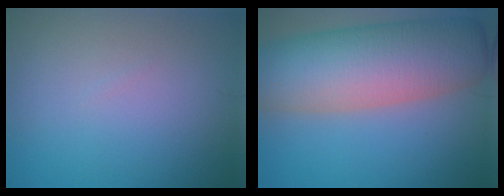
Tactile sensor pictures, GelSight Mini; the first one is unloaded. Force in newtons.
{"total": 12.1, "press": 12.1, "slide": 0.6}